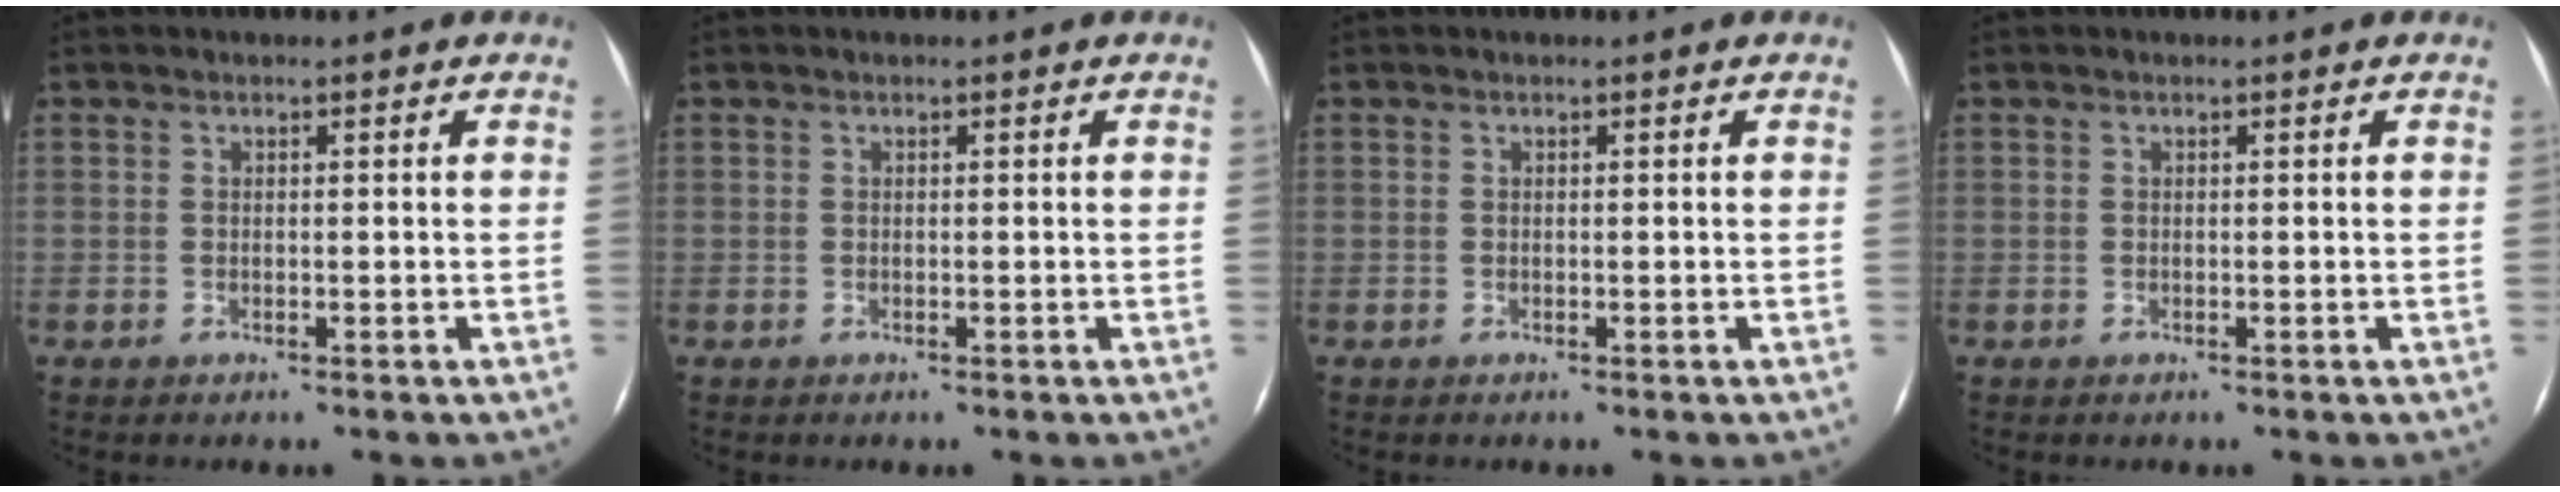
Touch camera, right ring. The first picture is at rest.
{"total": 0.0}
{"total": 0.0}
{"total": 0.0}